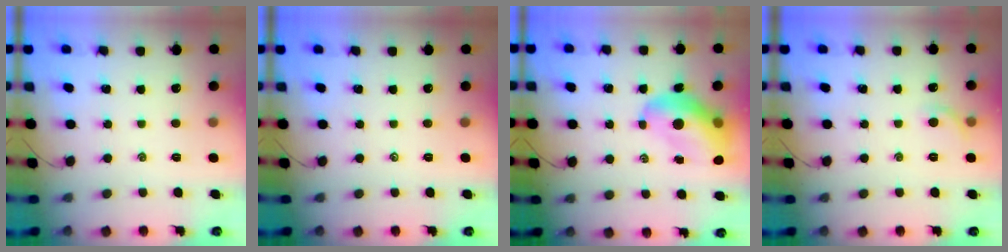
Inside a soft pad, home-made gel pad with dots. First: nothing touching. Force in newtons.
{"total": 0.0}
{"total": 13.4, "press": 12.8, "slide": 3.9}
{"total": 4.7, "press": 4.5, "slide": 1.2}